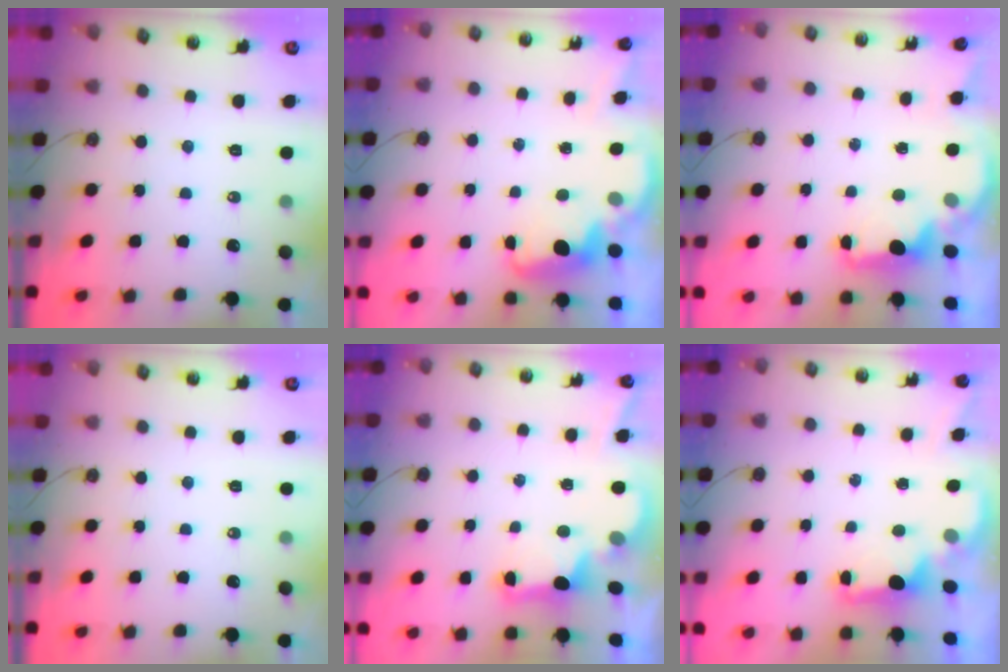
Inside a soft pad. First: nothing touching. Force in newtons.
{"total": 2.7, "press": 2.6, "slide": 0.5}
{"total": 2.4, "press": 2.2, "slide": 0.8}
{"total": 0.0}
{"total": 2.9, "press": 2.7, "slide": 0.9}
{"total": 1.7, "press": 1.6, "slide": 0.6}